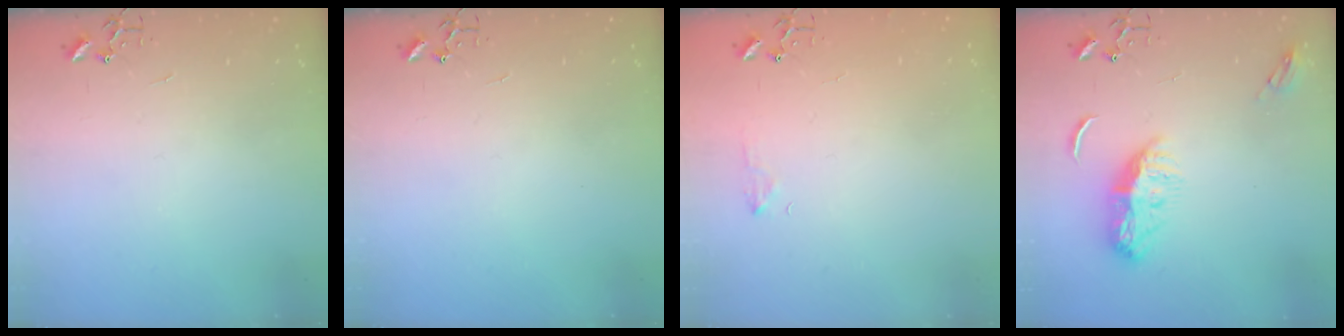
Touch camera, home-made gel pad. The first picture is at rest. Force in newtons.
{"total": 0.0}
{"total": 6.4, "press": 6.3, "slide": 0.7}
{"total": 10.5, "press": 10.5, "slide": 0.4}